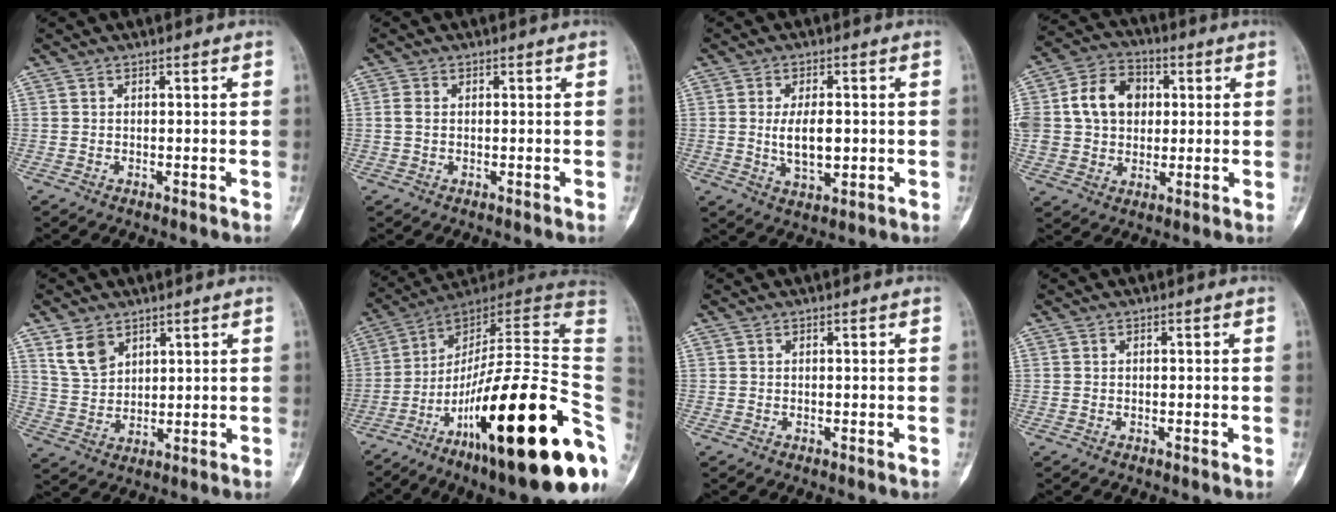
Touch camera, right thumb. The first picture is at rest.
{"total": 1.7, "force": [0.1, 1.2, 1.2], "torque": [-0.024, 0.001, -0.002]}
{"total": 6.9, "force": [-0.1, 3.6, 5.9], "torque": [-0.093, -0.009, 0.003]}
{"total": 14.4, "force": [2.3, 11.5, 8.4], "torque": [-0.134, 0.017, 0.039]}
{"total": 6.8, "force": [4.1, 4.4, 3.2], "torque": [-0.047, -0.019, 0.092]}
{"total": 33.6, "force": [-10.9, 7.0, 31.0], "torque": [-0.399, 0.075, -0.173]}
{"total": 0.0}
{"total": 0.0}